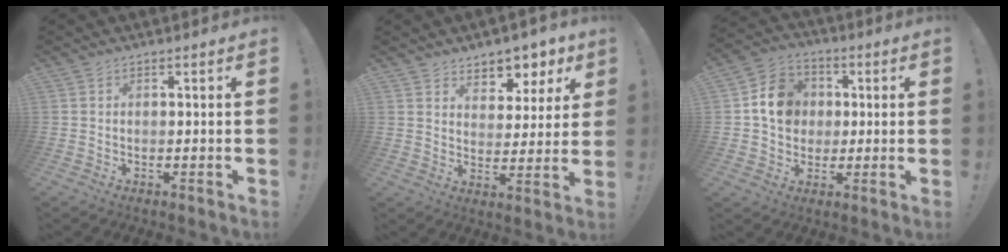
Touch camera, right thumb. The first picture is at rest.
{"total": 7.0, "force": [5.3, 4.4, 1.1], "torque": [0.004, -0.057, 0.099]}
{"total": 11.4, "force": [1.6, 10.2, 4.8], "torque": [-0.055, 0.009, 0.036]}